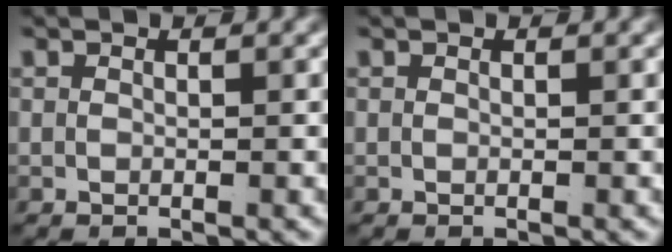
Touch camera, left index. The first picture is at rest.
{"total": 0.0}